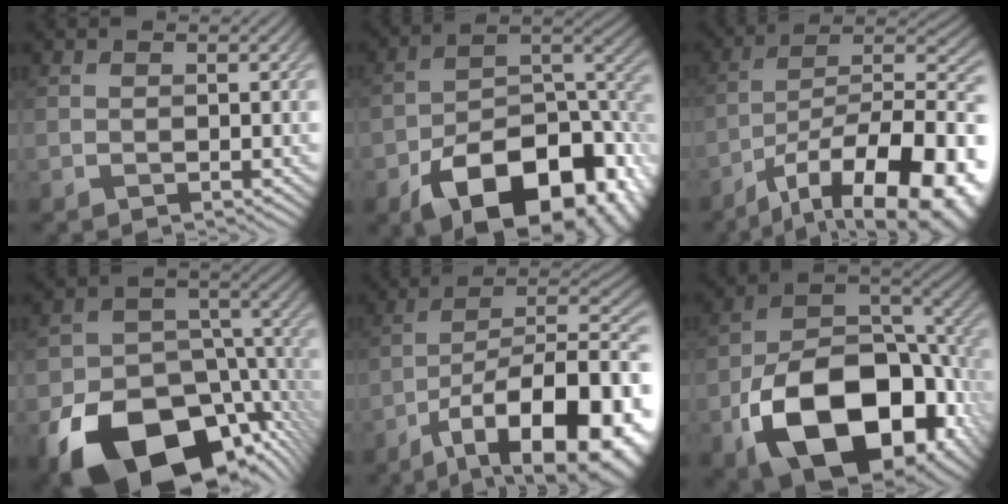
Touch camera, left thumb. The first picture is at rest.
{"total": 17.5, "force": [-9.8, 8.9, 11.4], "torque": [-0.167, -0.030, -0.156]}
{"total": 18.3, "force": [-10.3, 7.0, 13.5], "torque": [-0.199, -0.018, -0.158]}
{"total": 18.6, "force": [-9.7, 12.1, 10.3], "torque": [-0.177, -0.059, -0.146]}
{"total": 19.3, "force": [-9.8, 7.9, 14.6], "torque": [-0.201, -0.011, -0.145]}
{"total": 18.7, "force": [-7.5, 11.4, 12.8], "torque": [-0.217, -0.046, -0.123]}